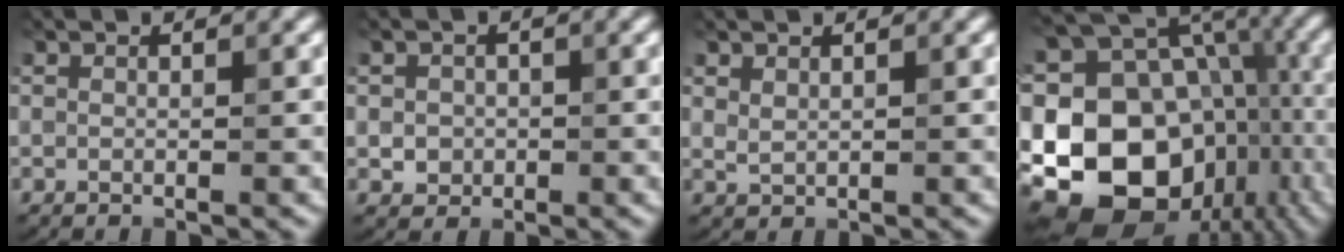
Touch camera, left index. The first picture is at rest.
{"total": 1.7, "force": [-0.2, 1.6, 0.7], "torque": [-0.006, -0.005, -0.004]}
{"total": 0.9, "force": [0.7, 0.5, 0.5], "torque": [-0.013, -0.003, 0.019]}
{"total": 21.5, "force": [-4.9, 17.3, 11.7], "torque": [-0.195, 0.008, -0.080]}